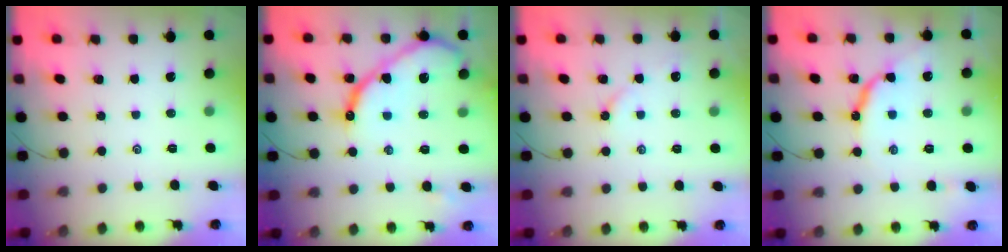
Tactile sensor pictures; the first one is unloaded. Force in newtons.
{"total": 14.0, "press": 14.0, "slide": 0.9}
{"total": 5.4, "press": 5.4, "slide": 0.6}
{"total": 9.3, "press": 9.3, "slide": 0.9}